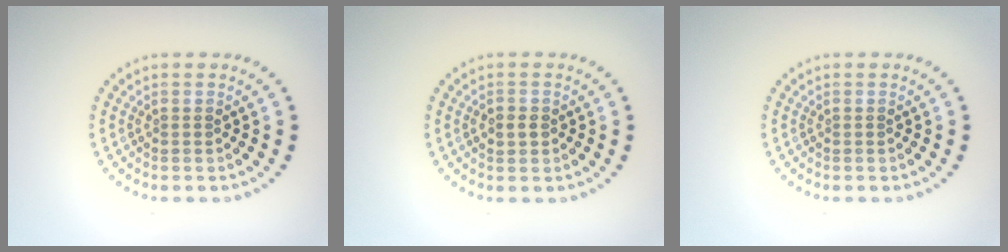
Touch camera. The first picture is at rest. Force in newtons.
{"total": 1.4, "press": 1.4, "slide": 0.1}
{"total": 0.0}